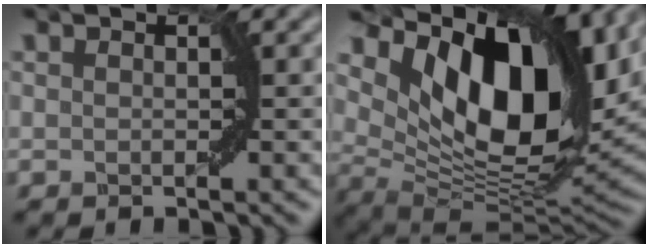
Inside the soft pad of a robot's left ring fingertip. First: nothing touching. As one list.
[{"total": 15.7, "force": [6.5, 8.1, 11.7], "torque": [-0.186, 0.008, 0.108]}]